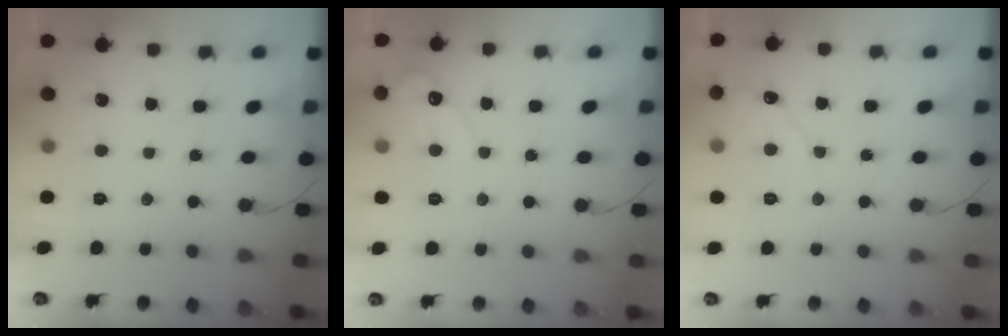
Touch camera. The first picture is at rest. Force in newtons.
{"total": 3.4, "press": 3.4, "slide": 0.3}
{"total": 3.7, "press": 3.7, "slide": 0.4}